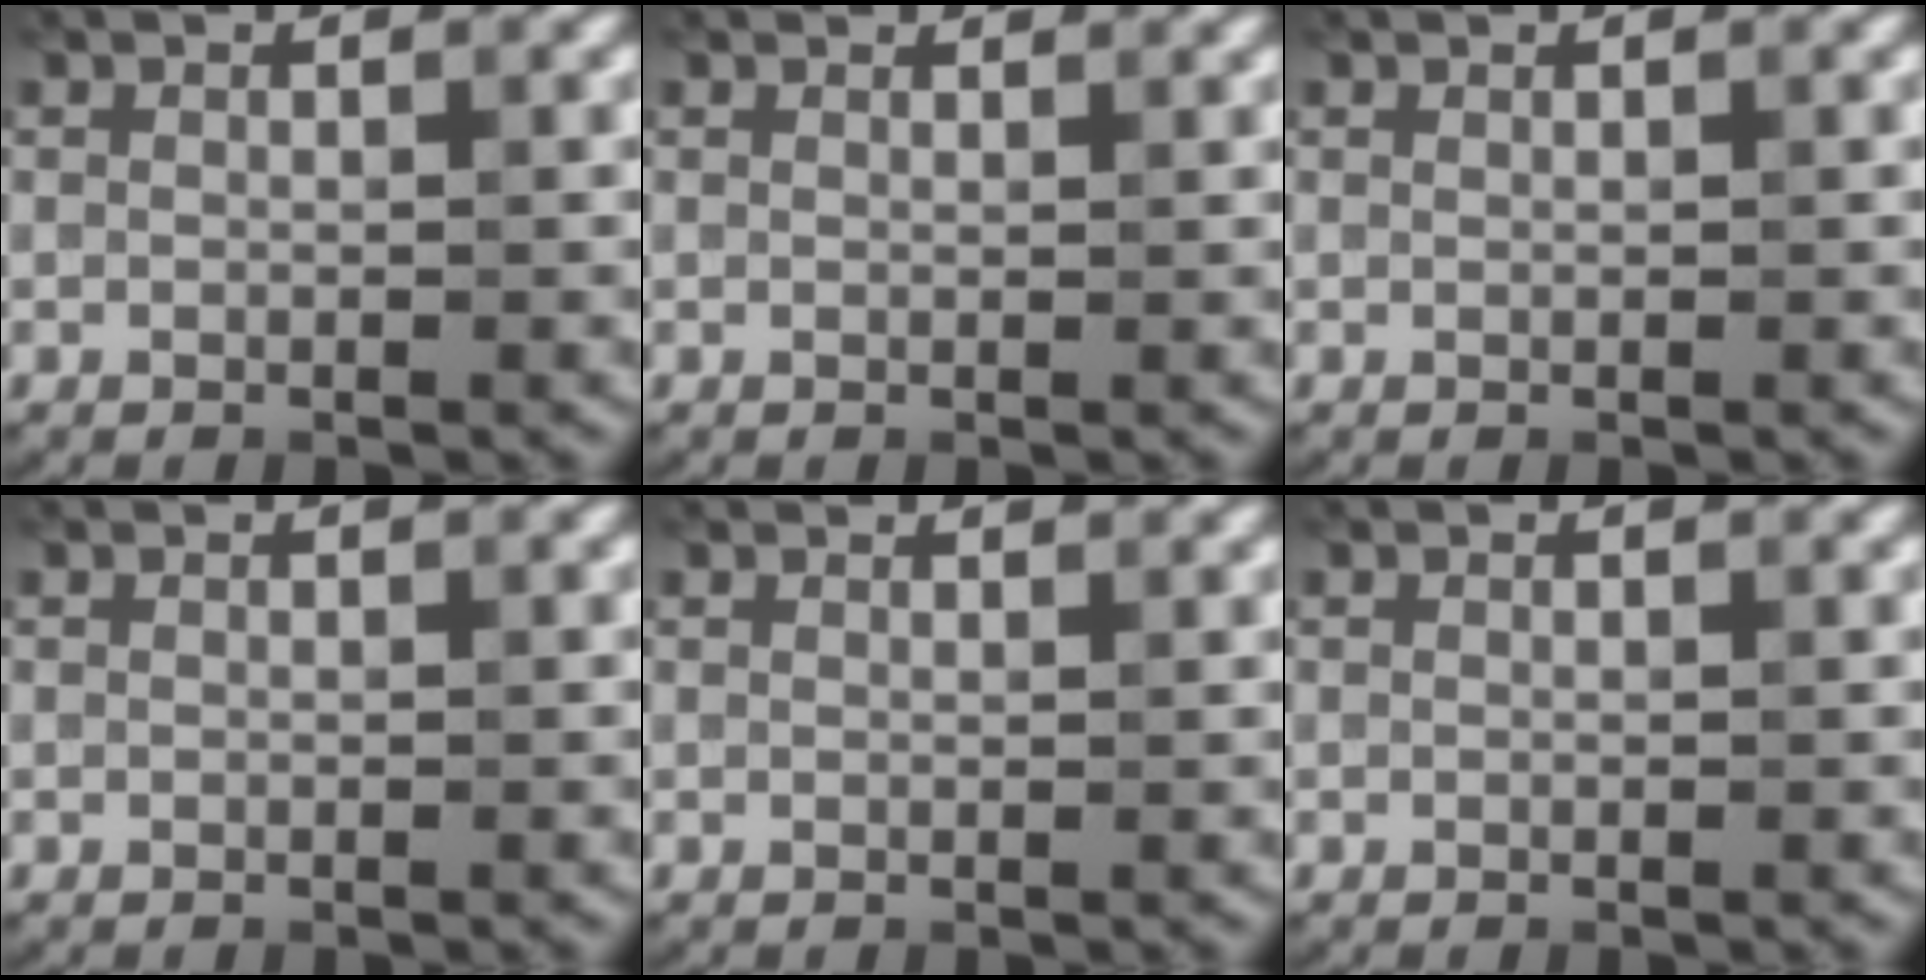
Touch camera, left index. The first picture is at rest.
{"total": 2.3, "force": [2.3, 0.2, 0.6], "torque": [-0.019, 0.002, 0.026]}
{"total": 0.0}
{"total": 0.0}
{"total": 1.9, "force": [1.8, 0.2, 0.5], "torque": [-0.016, 0.001, 0.018]}
{"total": 0.0}